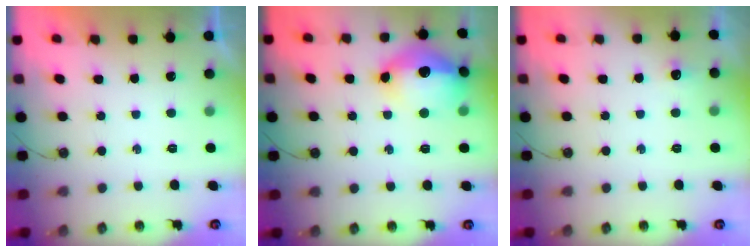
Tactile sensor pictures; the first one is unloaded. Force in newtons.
{"total": 15.9, "press": 15.8, "slide": 1.7}
{"total": 4.7, "press": 4.6, "slide": 1.3}